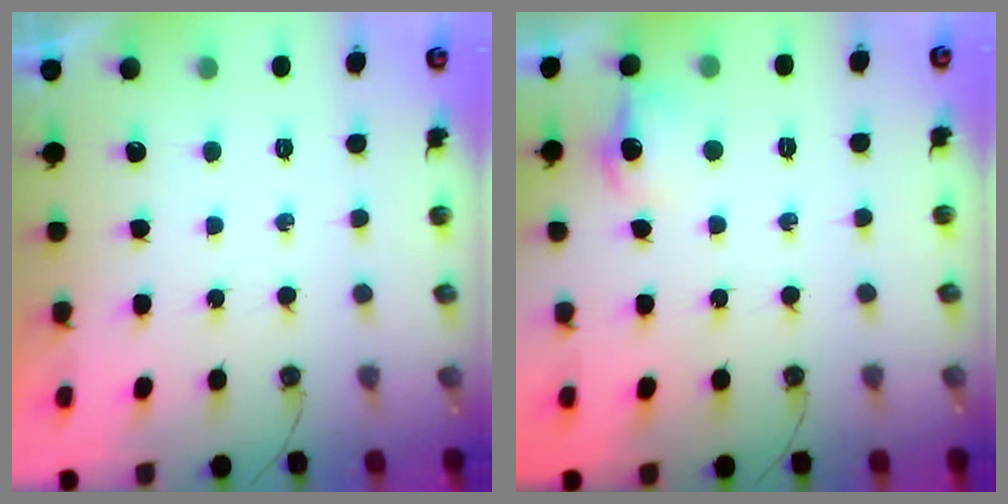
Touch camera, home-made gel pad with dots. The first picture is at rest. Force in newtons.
{"total": 8.2, "press": 8.2, "slide": 0.8}